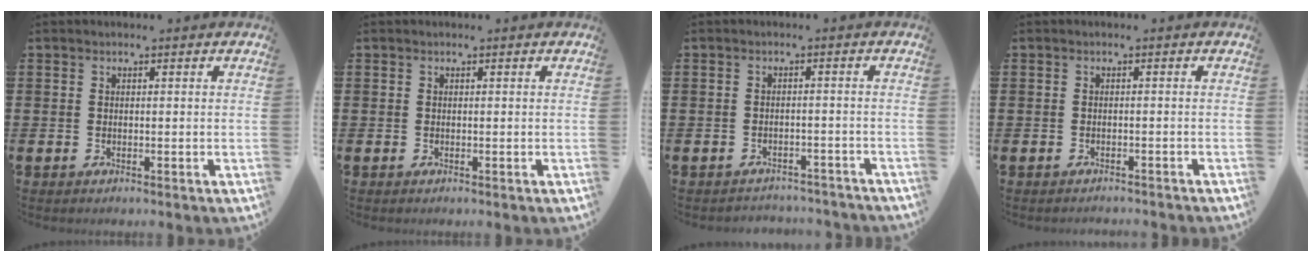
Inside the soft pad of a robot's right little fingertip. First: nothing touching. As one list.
[{"total": 0.0}, {"total": 1.8, "force": [-1.7, 0.1, -0.2], "torque": [-0.004, 0.003, -0.039]}, {"total": 0.7, "force": [-0.7, 0.0, 0.0], "torque": [-0.001, -0.001, -0.014]}]